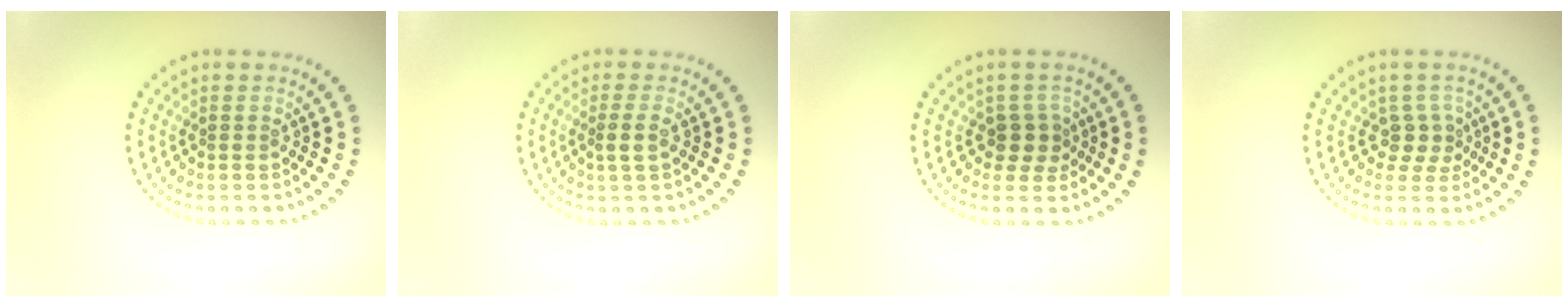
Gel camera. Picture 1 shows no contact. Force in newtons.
{"total": 1.4, "press": 1.1, "slide": 0.8}
{"total": 2.2, "press": 1.7, "slide": 1.4}
{"total": 2.1, "press": 1.6, "slide": 1.4}